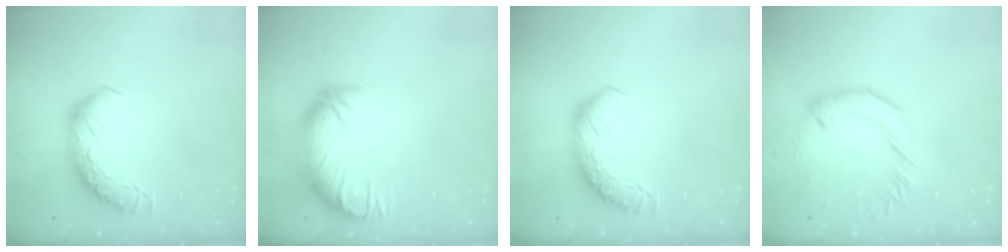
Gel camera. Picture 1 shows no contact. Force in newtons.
{"total": 3.0, "press": 0.5, "slide": 2.9}
{"total": 0.0}
{"total": 0.8, "press": 0.7, "slide": 0.4}